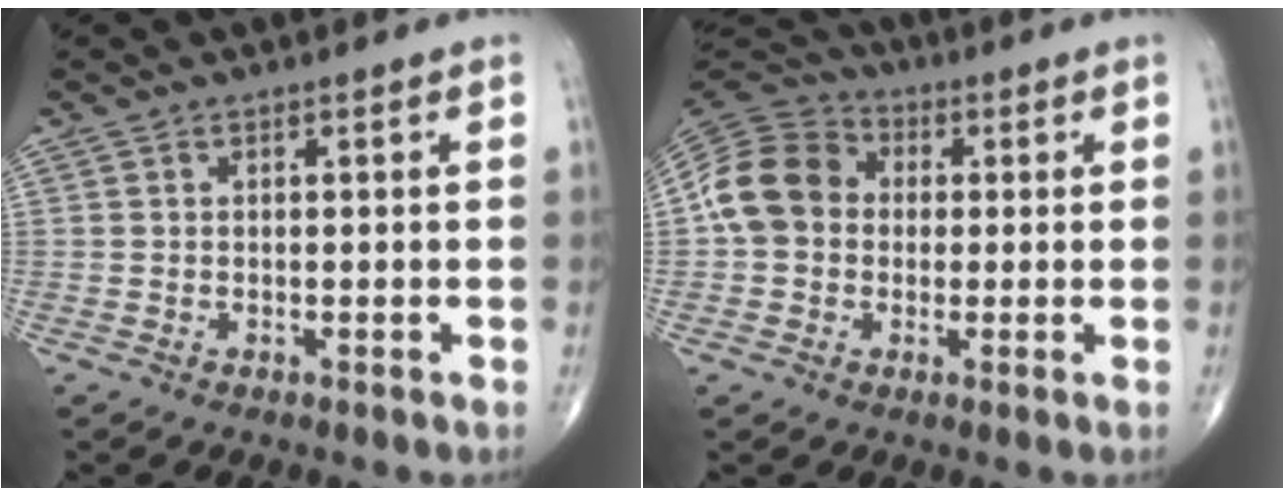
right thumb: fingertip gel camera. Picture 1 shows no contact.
{"total": 12.3, "force": [0.5, 10.3, 6.6], "torque": [-0.115, 0.032, -0.003]}